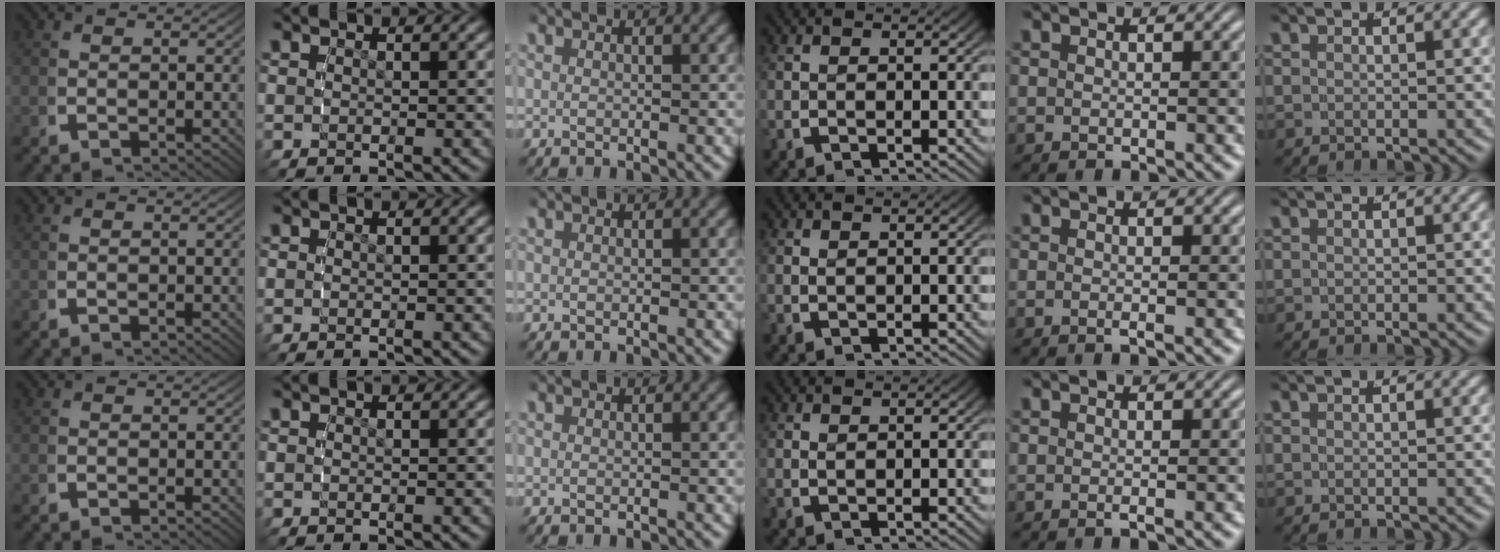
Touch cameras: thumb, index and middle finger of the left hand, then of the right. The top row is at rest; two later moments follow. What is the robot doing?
{"motion": "grasp_and_lifting", "object": "small bumper sticker"}